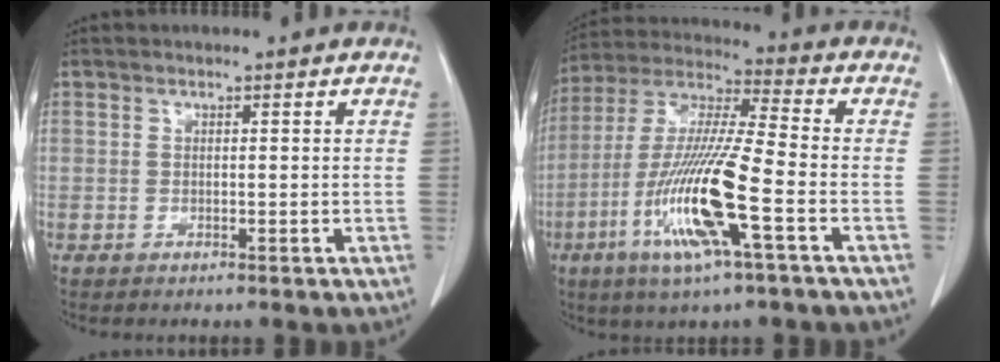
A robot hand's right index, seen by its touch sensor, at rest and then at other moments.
{"total": 16.2, "force": [-5.6, 0.6, 15.2], "torque": [-0.313, -0.017, -0.110]}